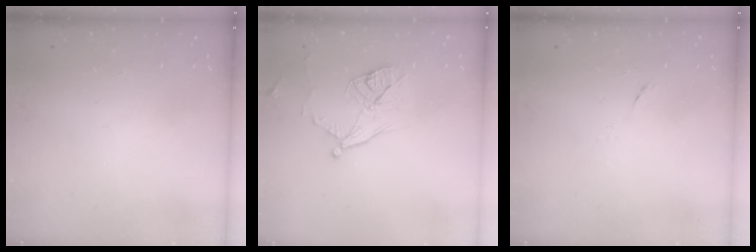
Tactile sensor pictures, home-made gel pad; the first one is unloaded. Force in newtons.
{"total": 11.3, "press": 11.0, "slide": 2.3}
{"total": 5.7, "press": 5.6, "slide": 0.6}